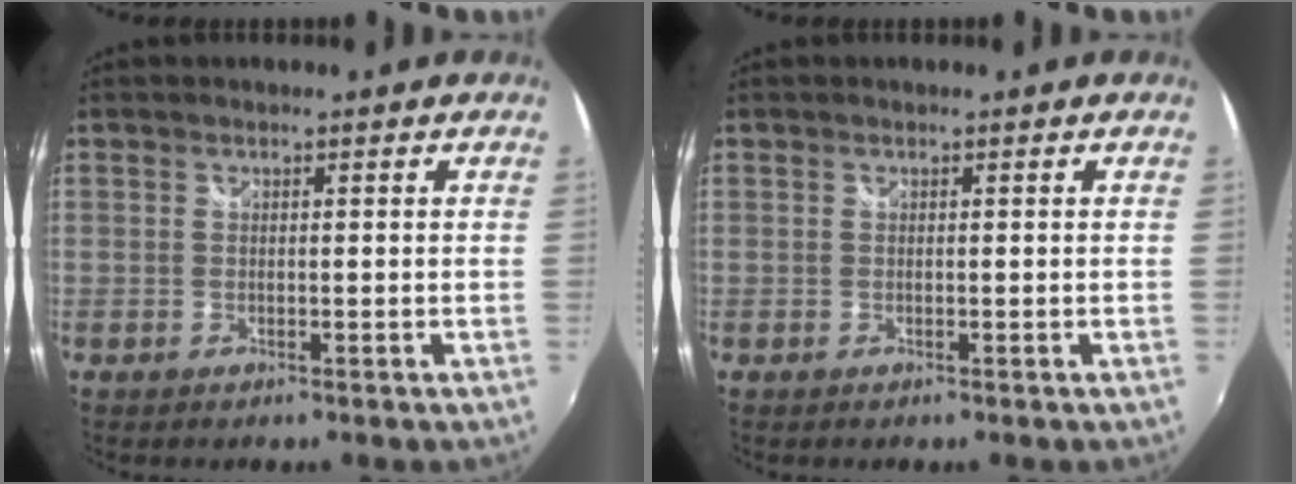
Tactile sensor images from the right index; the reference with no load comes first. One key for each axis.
{"total": 0.0}